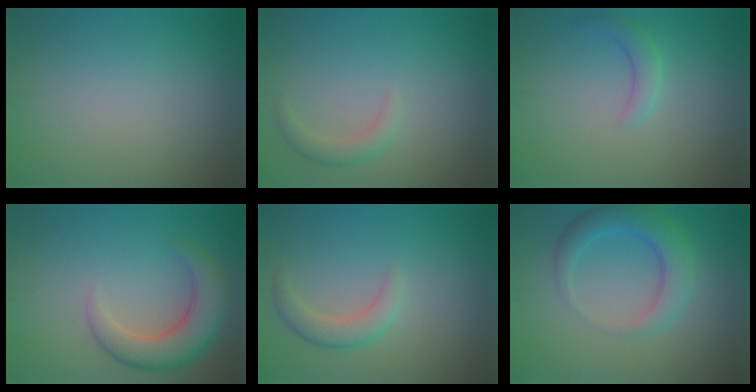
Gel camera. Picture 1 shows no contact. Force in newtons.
{"total": 1.6, "press": 1.6, "slide": 0.1}
{"total": 1.9, "press": 1.9, "slide": 0.1}
{"total": 5.7, "press": 5.7, "slide": 0.3}
{"total": 2.5, "press": 2.5, "slide": 0.2}
{"total": 4.3, "press": 4.3, "slide": 0.2}